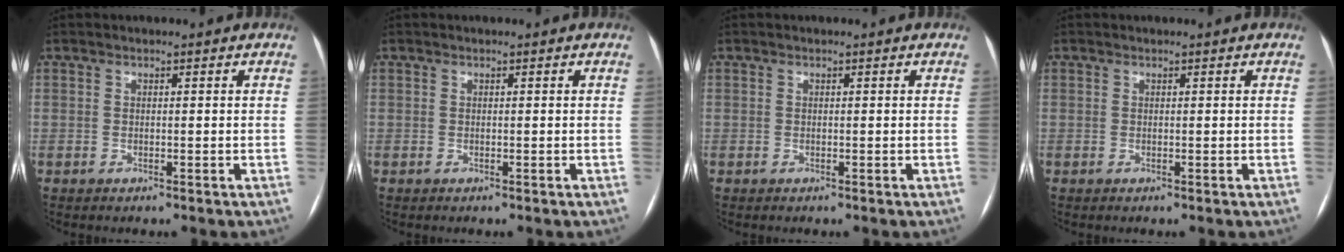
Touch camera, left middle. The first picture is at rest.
{"total": 0.0}
{"total": 0.0}
{"total": 0.0}